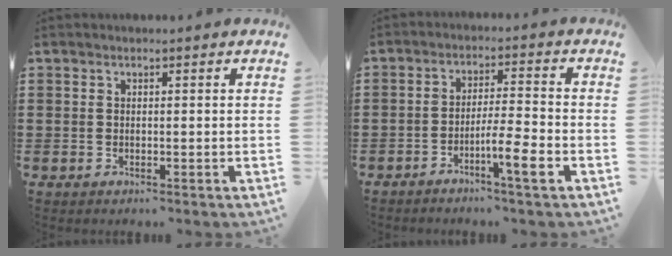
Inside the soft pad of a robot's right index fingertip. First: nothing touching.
{"total": 6.0, "force": [-3.4, 0.3, 4.9], "torque": [-0.087, -0.004, -0.060]}